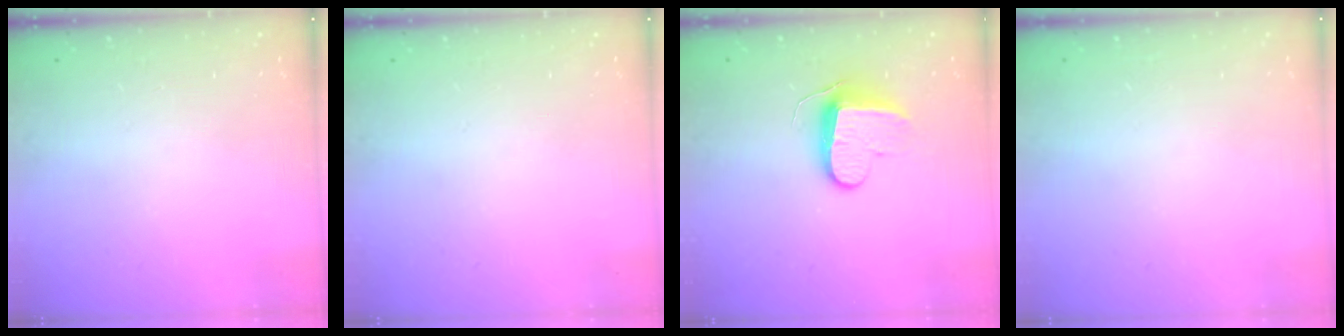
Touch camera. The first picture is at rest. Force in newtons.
{"total": 0.0}
{"total": 9.6, "press": 9.6, "slide": 0.4}
{"total": 0.6, "press": 0.5, "slide": 0.2}